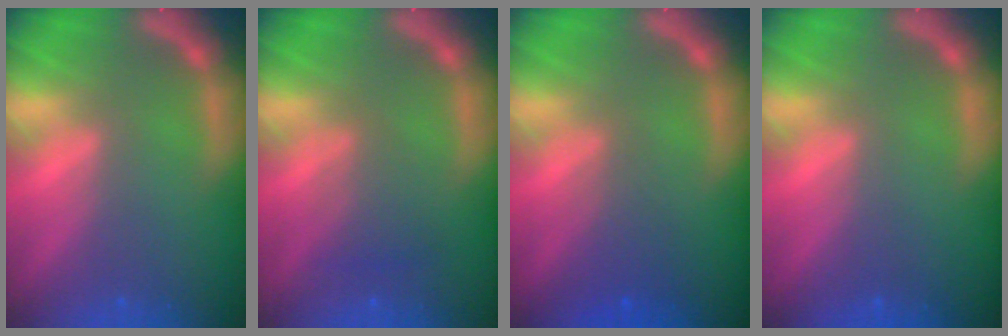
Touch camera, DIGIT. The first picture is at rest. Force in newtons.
{"total": 2.5}
{"total": 2.5}
{"total": 0.0}